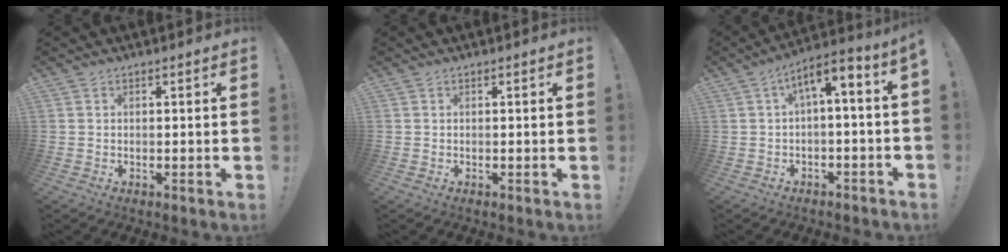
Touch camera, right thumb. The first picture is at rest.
{"total": 0.0}
{"total": 5.8, "force": [-0.4, 1.1, 5.7], "torque": [-0.092, 0.001, -0.008]}